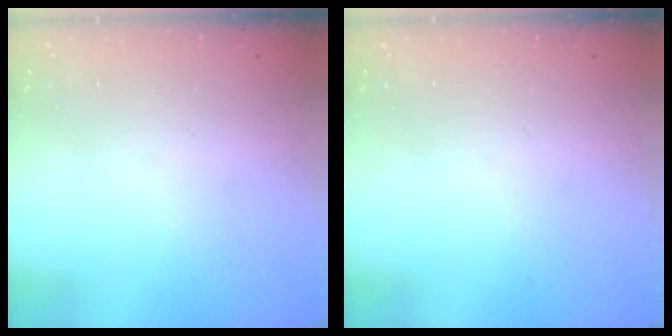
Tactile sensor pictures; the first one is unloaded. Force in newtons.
{"total": 0.0}